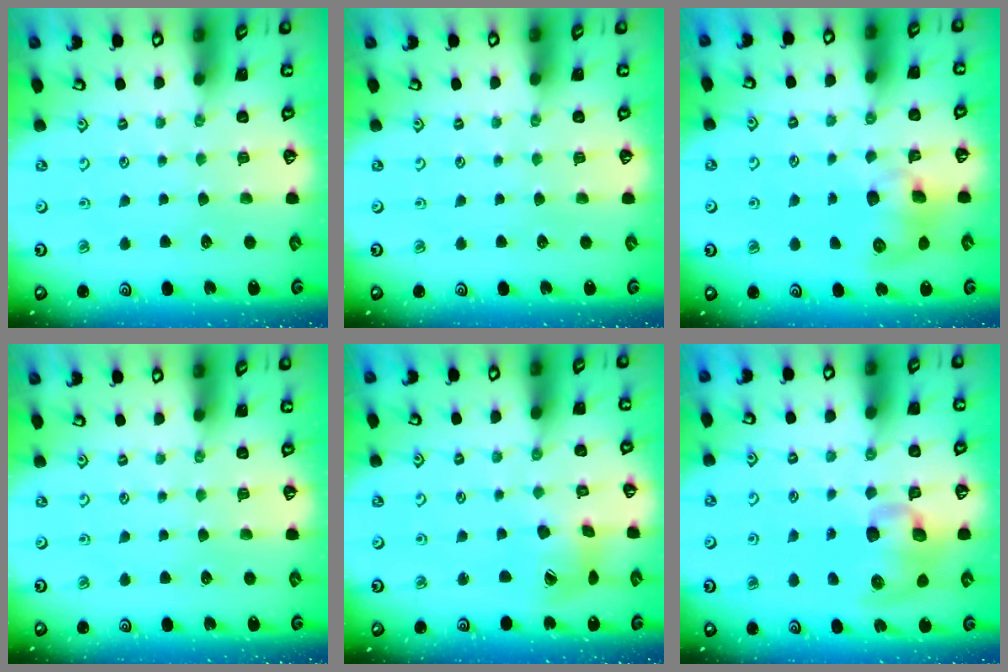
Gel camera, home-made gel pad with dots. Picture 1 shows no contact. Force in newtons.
{"total": 0.0}
{"total": 9.1, "press": 9.1, "slide": 0.6}
{"total": 0.0}
{"total": 9.3, "press": 9.2, "slide": 1.2}
{"total": 12.5, "press": 12.3, "slide": 2.0}